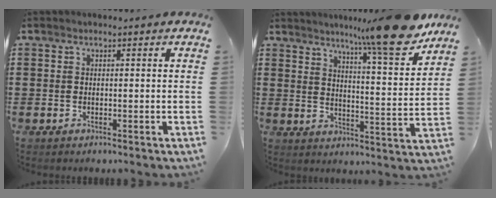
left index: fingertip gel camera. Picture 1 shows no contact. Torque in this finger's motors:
{"motor_torque": [1.07, -1.07, 0.35, 0.14]}